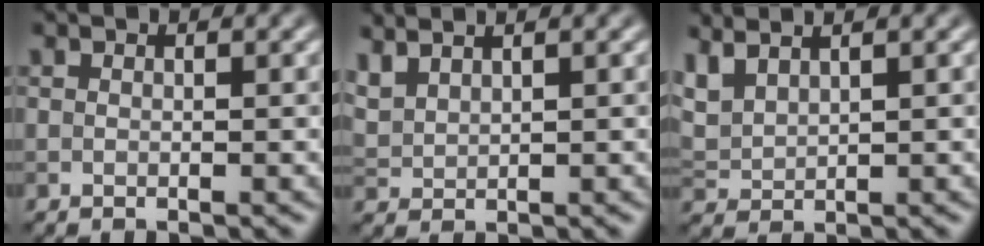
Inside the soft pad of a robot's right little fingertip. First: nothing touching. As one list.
[{"total": 2.6, "force": [2.2, 0.9, 1.2], "torque": [-0.033, 0.011, 0.049]}, {"total": 2.9, "force": [2.3, 1.0, 1.4], "torque": [-0.043, 0.010, 0.054]}]